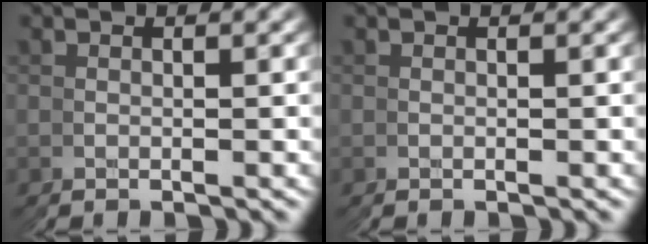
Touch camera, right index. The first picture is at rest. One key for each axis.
{"total": 0.0}